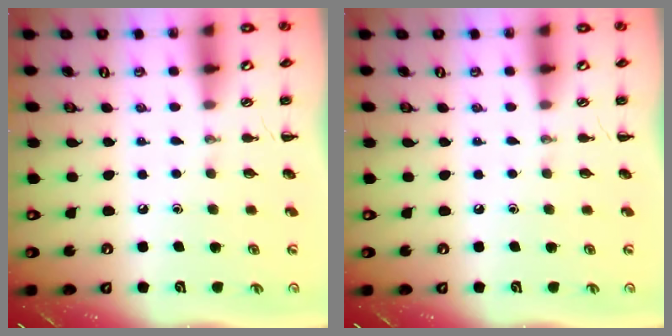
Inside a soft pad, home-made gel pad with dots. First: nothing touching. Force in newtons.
{"total": 0.0}